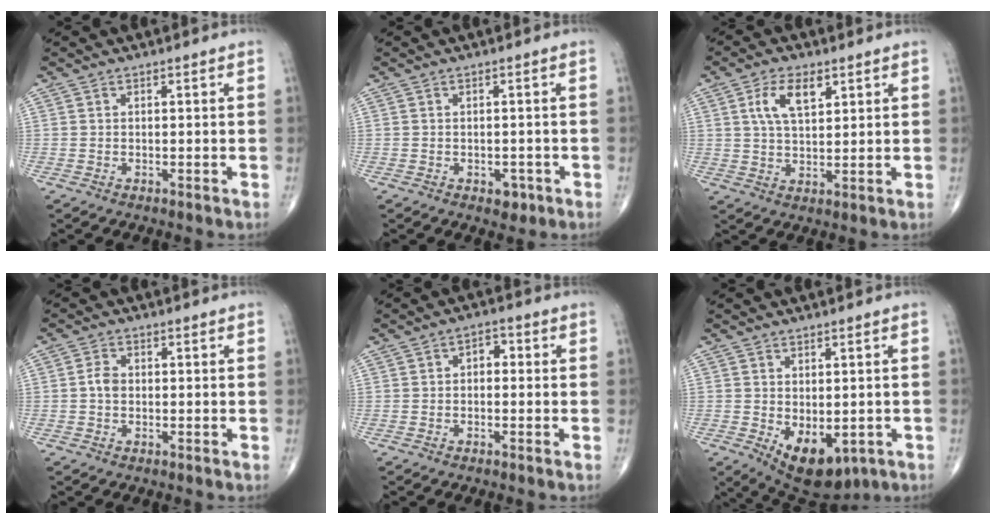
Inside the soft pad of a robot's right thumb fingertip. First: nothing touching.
{"total": 2.2, "force": [-1.0, 1.5, 1.2], "torque": [-0.004, 0.003, -0.009]}
{"total": 7.2, "force": [3.0, 3.5, 5.5], "torque": [-0.096, -0.008, 0.058]}
{"total": 2.5, "force": [-0.1, 1.8, 1.7], "torque": [-0.027, 0.006, -0.007]}
{"total": 2.9, "force": [0.0, 2.0, 2.1], "torque": [-0.015, 0.013, -0.010]}
{"total": 10.1, "force": [-3.1, 5.8, 7.7], "torque": [-0.093, -0.004, -0.025]}